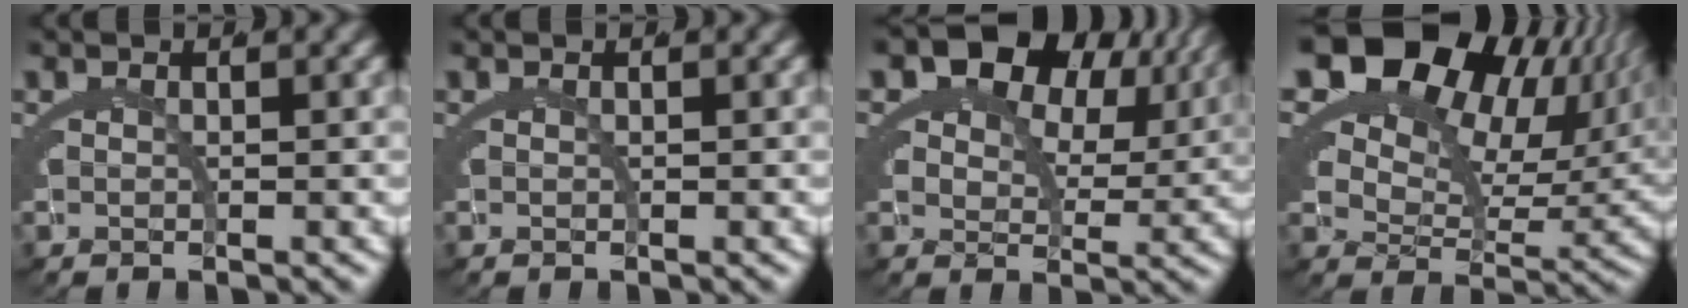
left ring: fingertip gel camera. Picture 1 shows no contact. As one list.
[{"total": 0.0}, {"total": 10.1, "force": [4.2, 6.8, 6.1], "torque": [-0.099, -0.001, 0.057]}, {"total": 14.8, "force": [5.5, 9.4, 10.0], "torque": [-0.171, 0.012, 0.076]}]